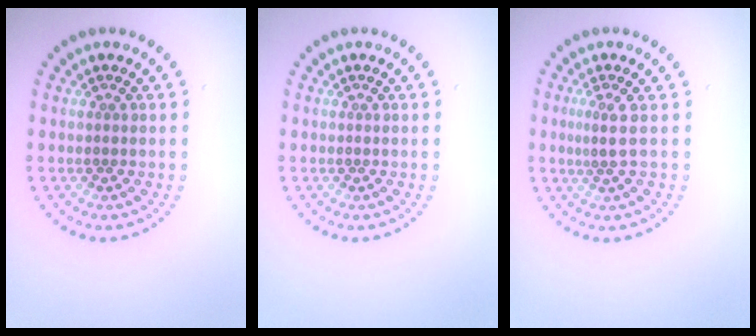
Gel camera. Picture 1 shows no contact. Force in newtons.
{"total": 0.0}
{"total": 1.7, "press": 1.1, "slide": 1.3}